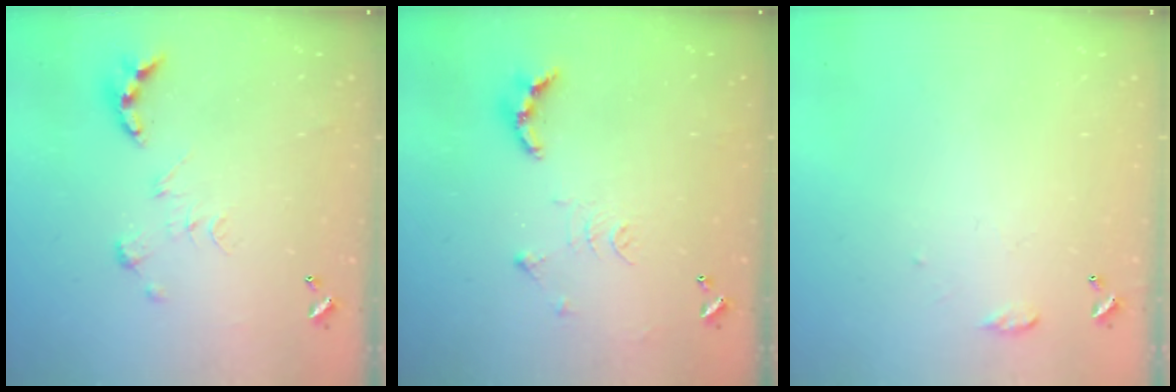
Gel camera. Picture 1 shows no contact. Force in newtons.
{"total": 10.3, "press": 10.2, "slide": 1.0}
{"total": 5.9, "press": 5.8, "slide": 0.7}